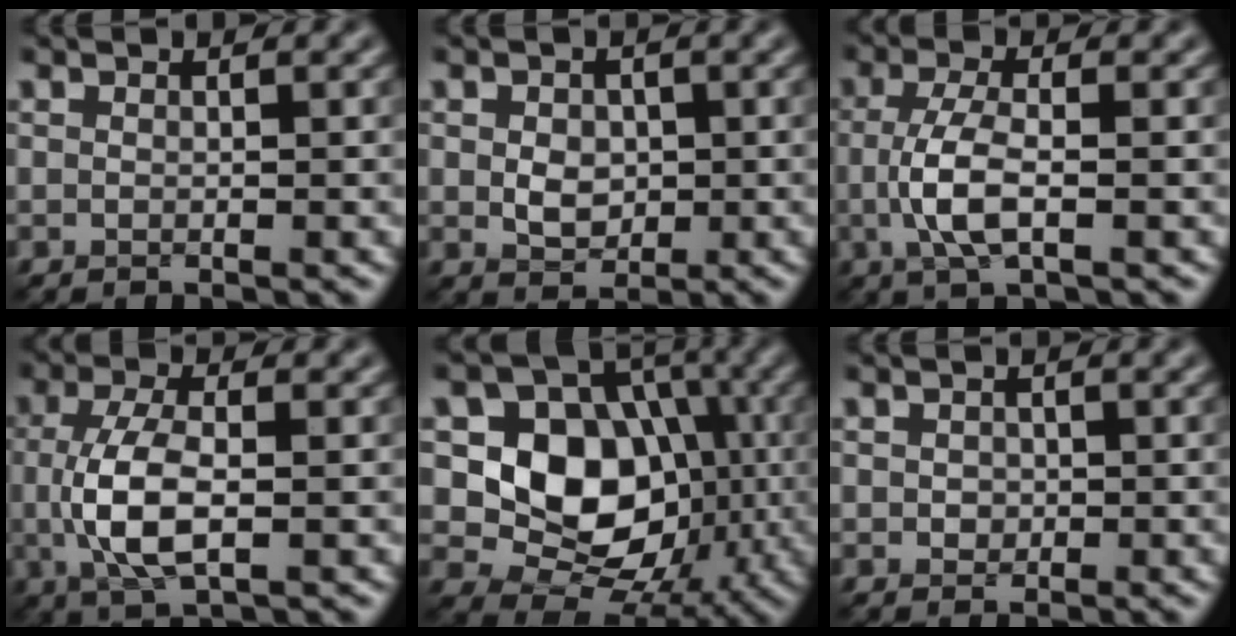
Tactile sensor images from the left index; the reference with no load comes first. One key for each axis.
{"total": 2.6, "fx": -0.1, "fy": 2.0, "fz": 1.8, "tx": -0.033, "ty": -0.003, "tz": -0.003}
{"total": 3.9, "fx": -0.7, "fy": 1.3, "fz": 3.6, "tx": -0.087, "ty": -0.002, "tz": -0.020}
{"total": 5.6, "fx": -0.5, "fy": 2.3, "fz": 5.1, "tx": -0.116, "ty": -0.003, "tz": -0.013}
{"total": 10.4, "fx": -0.7, "fy": 8.3, "fz": 6.3, "tx": -0.102, "ty": -0.009, "tz": -0.019}
{"total": 0.9, "fx": 0.0, "fy": 0.8, "fz": 0.4, "tx": -0.010, "ty": -0.002, "tz": -0.002}